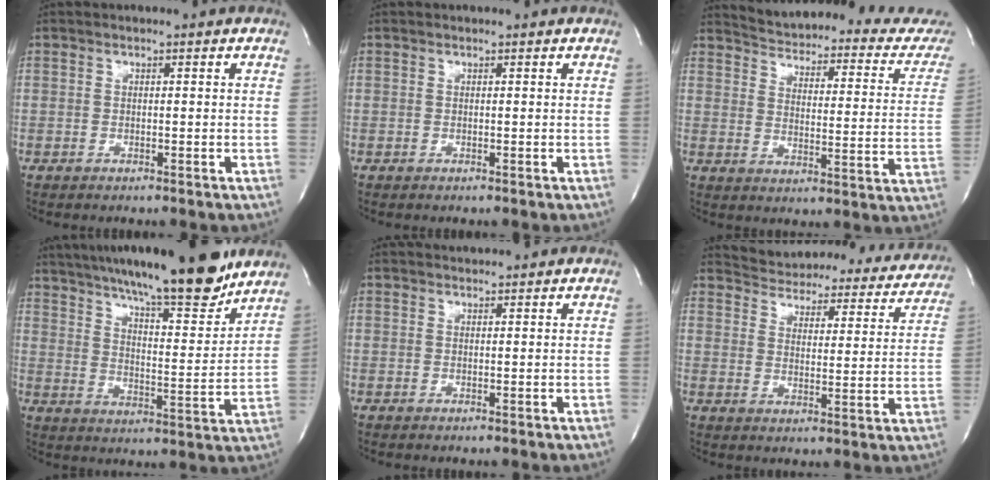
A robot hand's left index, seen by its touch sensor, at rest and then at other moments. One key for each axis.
{"total": 0.0}
{"total": 22.6, "fx": 21.3, "fy": 3.6, "fz": 6.7, "tx": -0.085, "ty": -0.085, "tz": 0.243}
{"total": 19.9, "fx": 16.6, "fy": 2.2, "fz": 10.8, "tx": -0.173, "ty": -0.009, "tz": 0.245}
{"total": 0.7, "fx": 0.6, "fy": 0.0, "fz": -0.3, "tx": -0.007, "ty": 0.001, "tz": 0.013}
{"total": 23.7, "fx": 22.2, "fy": 6.1, "fz": 5.8, "tx": -0.085, "ty": -0.051, "tz": 0.262}